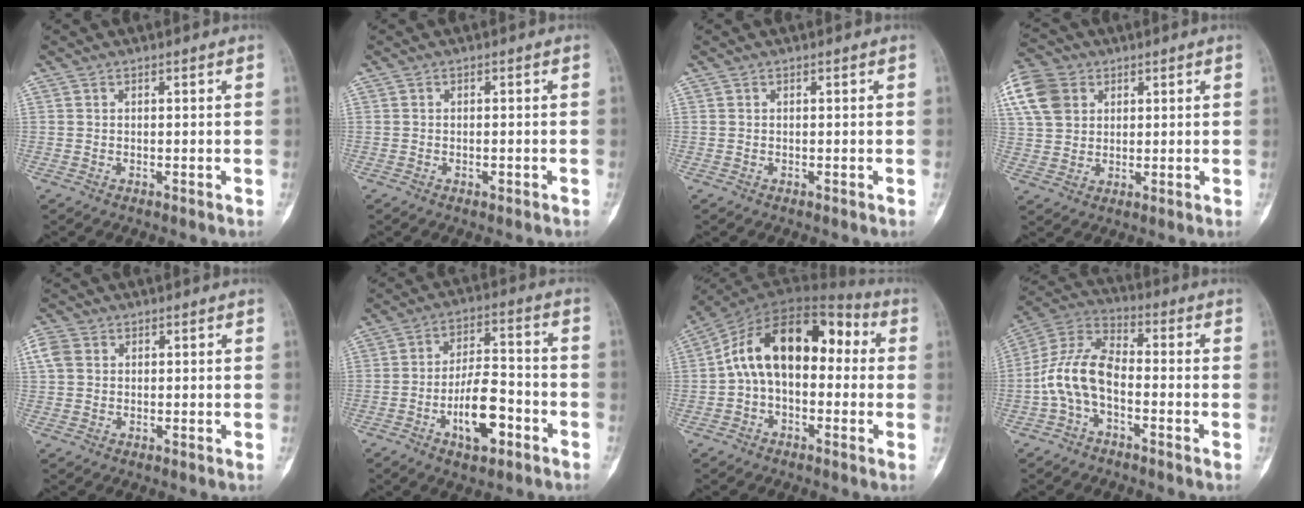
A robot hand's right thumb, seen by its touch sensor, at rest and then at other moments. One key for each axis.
{"total": 1.0, "fx": -0.5, "fy": 0.4, "fz": 0.8, "tx": -0.016, "ty": 0.004, "tz": -0.005}
{"total": 0.0}
{"total": 13.1, "fx": 4.7, "fy": 10.1, "fz": 6.8, "tx": -0.139, "ty": 0.009, "tz": 0.085}
{"total": 3.6, "fx": 1.0, "fy": 3.0, "fz": 1.9, "tx": -0.047, "ty": 0.009, "tz": 0.019}
{"total": 11.1, "fx": -4.8, "fy": 4.9, "fz": 8.8, "tx": -0.142, "ty": 0.034, "tz": -0.078}
{"total": 16.8, "fx": 1.0, "fy": 10.2, "fz": 13.4, "tx": -0.197, "ty": 0.056, "tz": 0.002}
{"total": 10.8, "fx": -2.7, "fy": 5.8, "fz": 8.7, "tx": -0.174, "ty": 0.040, "tz": -0.064}